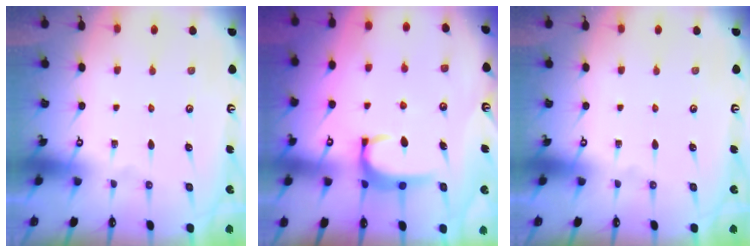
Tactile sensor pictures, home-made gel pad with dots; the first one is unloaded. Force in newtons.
{"total": 2.7, "press": 2.7, "slide": 0.5}
{"total": 0.0}